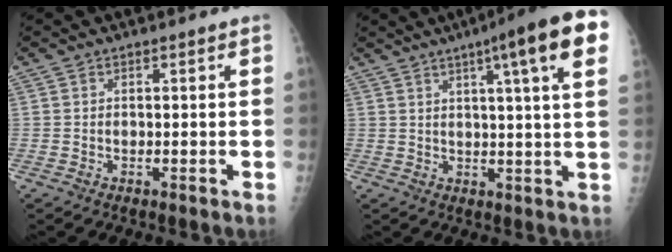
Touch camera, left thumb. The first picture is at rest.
{"total": 15.1, "force": [7.1, 1.3, 13.2], "torque": [-0.178, -0.008, 0.080]}